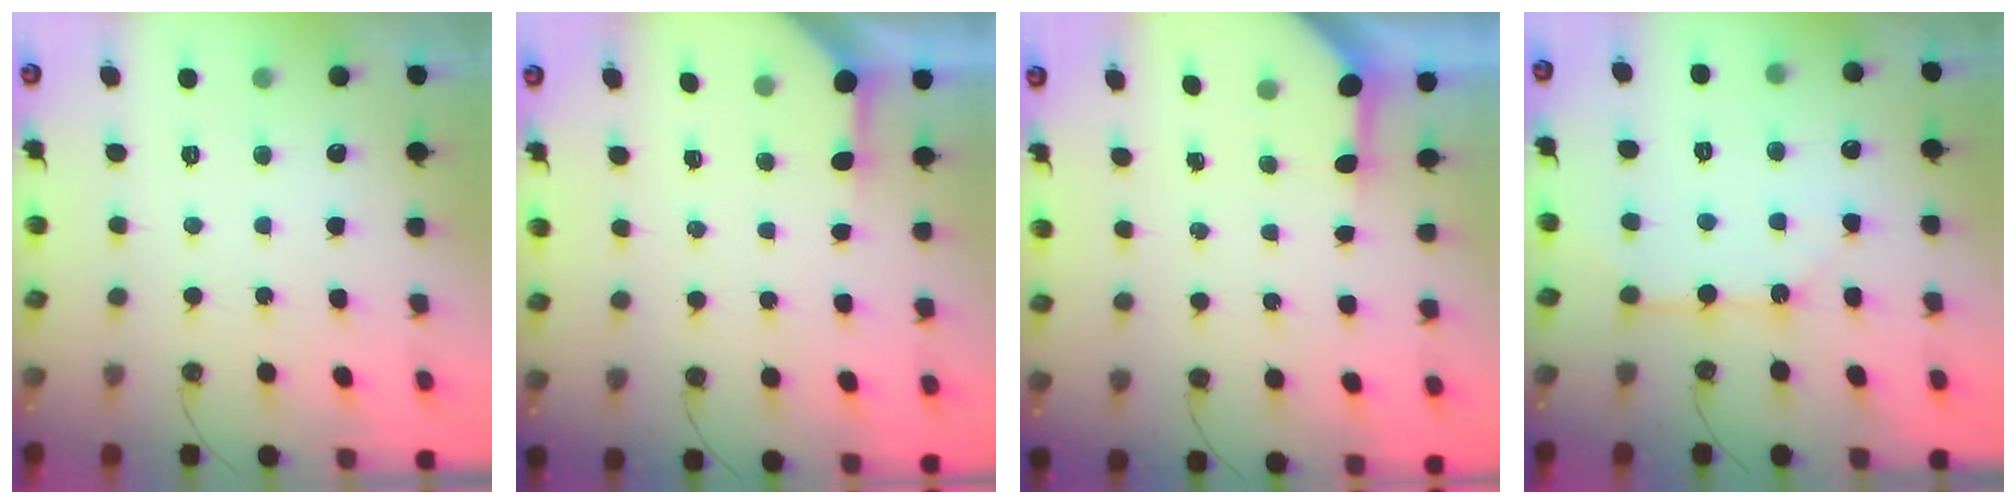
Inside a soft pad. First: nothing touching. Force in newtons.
{"total": 2.7, "press": 2.6, "slide": 0.3}
{"total": 3.3, "press": 3.3, "slide": 0.3}
{"total": 8.5, "press": 8.5, "slide": 0.8}